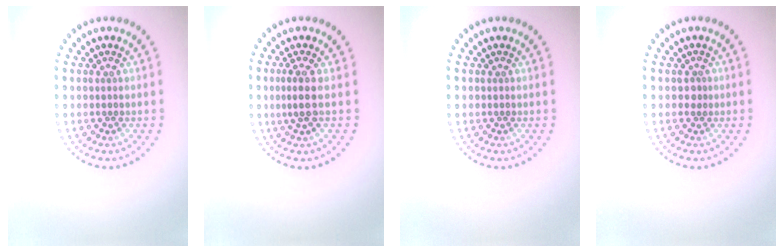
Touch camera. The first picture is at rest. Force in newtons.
{"total": 2.0, "press": 1.5, "slide": 1.4}
{"total": 0.0}
{"total": 0.8, "press": 0.6, "slide": 0.5}